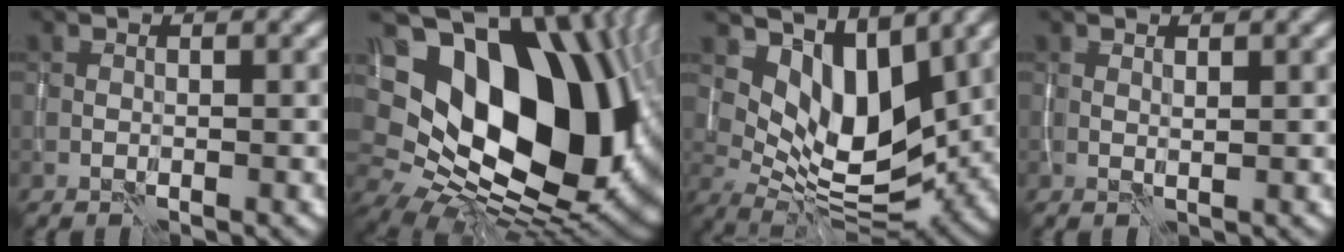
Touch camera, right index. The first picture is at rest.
{"total": 19.2, "force": [4.0, 13.2, 13.3], "torque": [-0.237, -0.022, 0.103]}
{"total": 7.7, "force": [3.4, 3.9, 5.8], "torque": [-0.102, -0.017, 0.058]}
{"total": 0.8, "force": [0.7, -0.1, 0.3], "torque": [-0.010, 0.000, 0.013]}